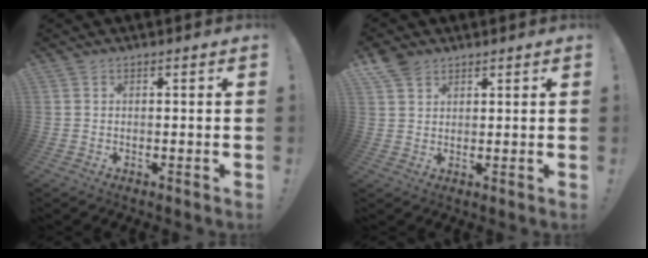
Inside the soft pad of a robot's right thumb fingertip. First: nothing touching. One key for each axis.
{"total": 5.0, "fx": 3.5, "fy": 3.1, "fz": 1.7, "tx": -0.029, "ty": -0.016, "tz": 0.067}